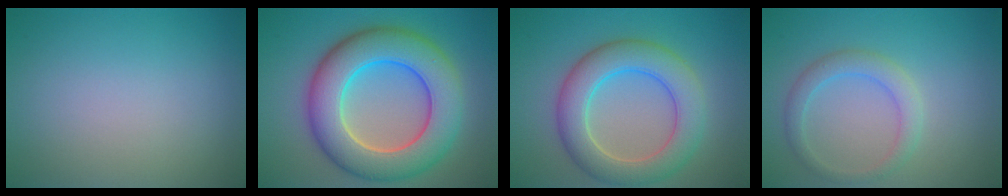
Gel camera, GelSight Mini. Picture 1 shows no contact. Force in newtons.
{"total": 10.6, "press": 10.6, "slide": 0.8}
{"total": 6.6, "press": 6.6, "slide": 0.3}
{"total": 2.5, "press": 2.5, "slide": 0.1}